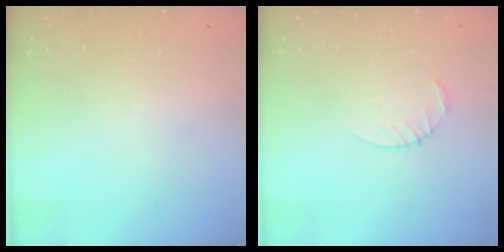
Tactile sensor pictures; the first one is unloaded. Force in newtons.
{"total": 2.5, "press": 2.5, "slide": 0.3}